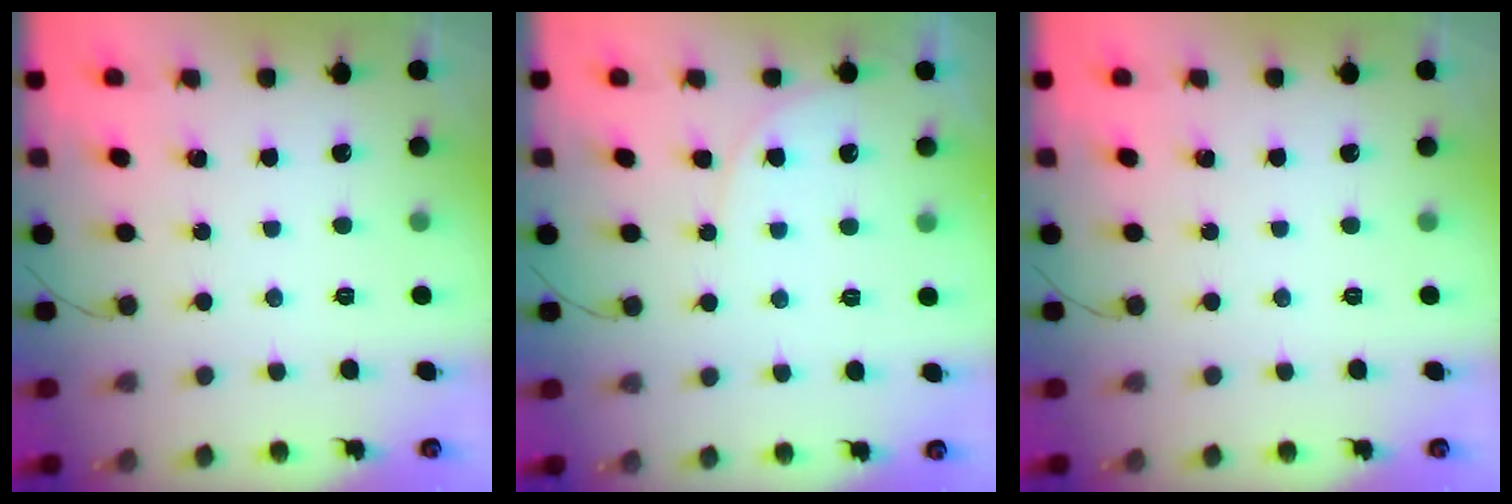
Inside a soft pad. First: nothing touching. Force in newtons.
{"total": 5.2, "press": 5.2, "slide": 0.7}
{"total": 0.0}